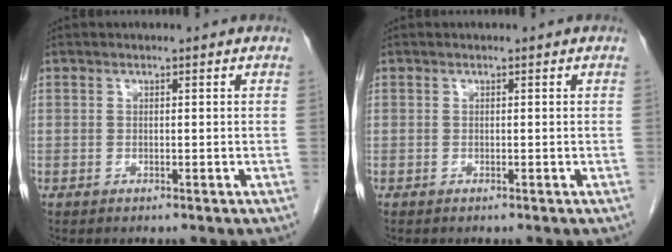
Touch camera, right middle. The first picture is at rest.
{"total": 0.0}